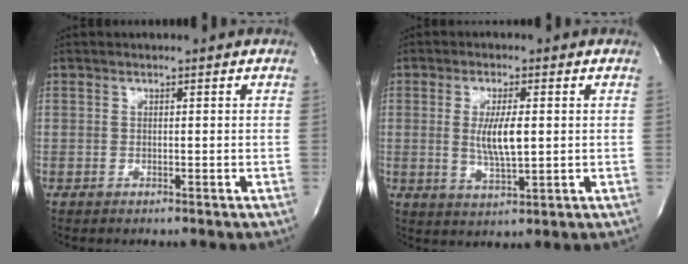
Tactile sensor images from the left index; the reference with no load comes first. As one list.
[{"total": 5.9, "force": [0.5, 1.2, 5.8], "torque": [-0.113, -0.008, 0.011]}]